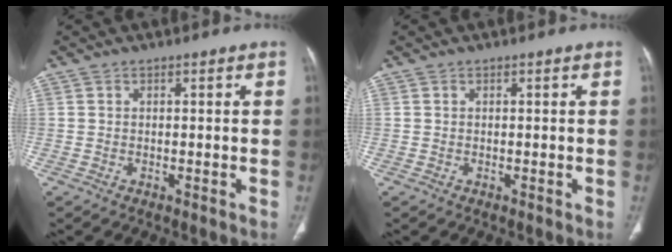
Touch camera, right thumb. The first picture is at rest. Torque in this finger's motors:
{"motor_torque": [0.09, -0.09, 0.20, -0.06, 0.02]}